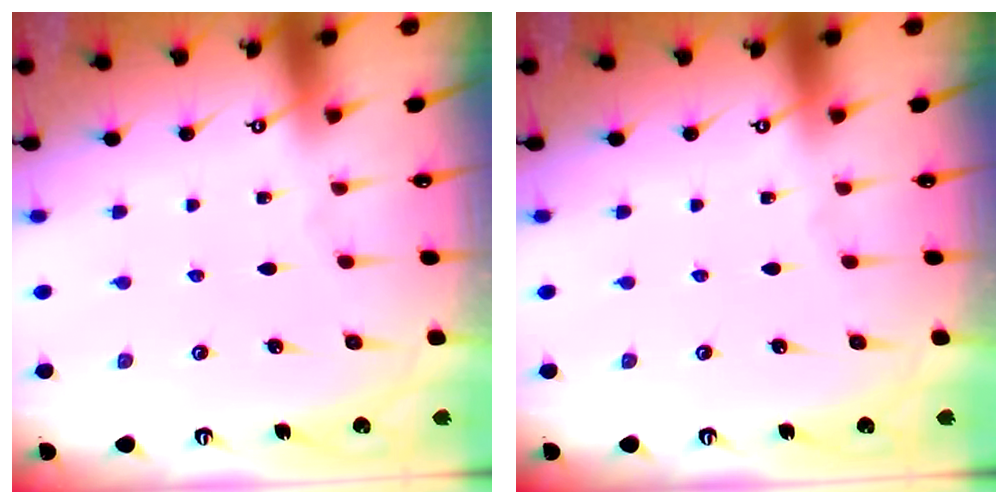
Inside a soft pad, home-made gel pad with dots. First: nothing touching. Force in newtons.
{"total": 0.0}